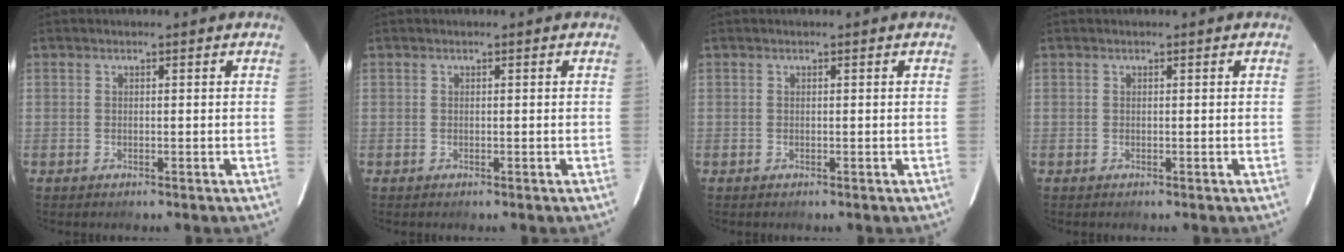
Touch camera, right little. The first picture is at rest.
{"total": 0.0}
{"total": 0.0}
{"total": 0.0}